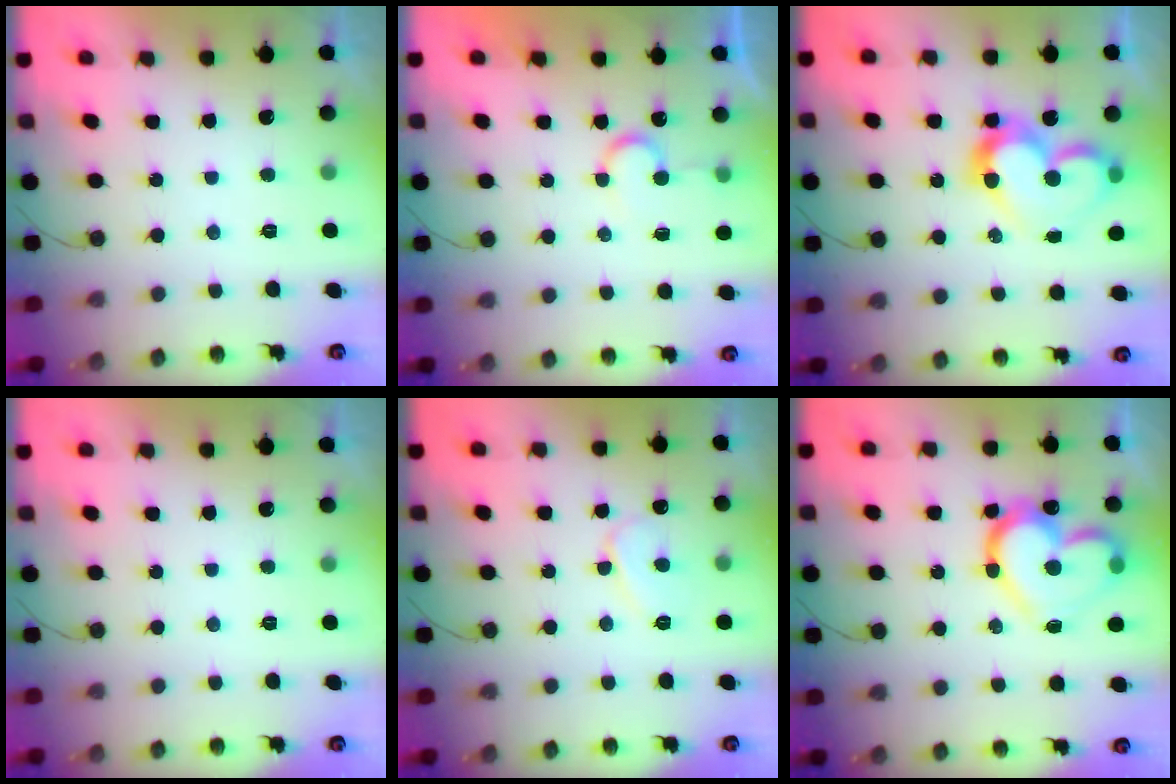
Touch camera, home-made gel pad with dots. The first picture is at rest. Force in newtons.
{"total": 6.2, "press": 6.2, "slide": 0.4}
{"total": 13.7, "press": 13.5, "slide": 2.7}
{"total": 0.0}
{"total": 6.5, "press": 6.5, "slide": 0.7}
{"total": 18.2, "press": 18.2, "slide": 1.5}